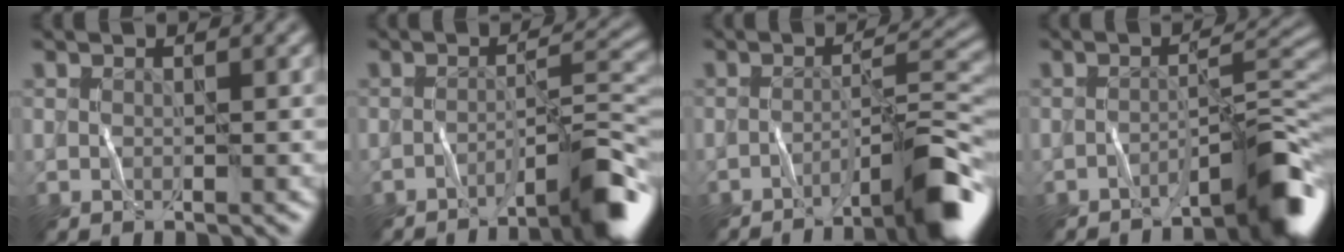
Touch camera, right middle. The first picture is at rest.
{"total": 6.0, "force": [-3.9, 0.6, 4.5], "torque": [-0.051, 0.019, -0.063]}
{"total": 7.2, "force": [-4.3, 0.9, 5.7], "torque": [-0.070, 0.018, -0.072]}
{"total": 5.0, "force": [-3.5, 0.3, 3.5], "torque": [-0.045, 0.019, -0.059]}